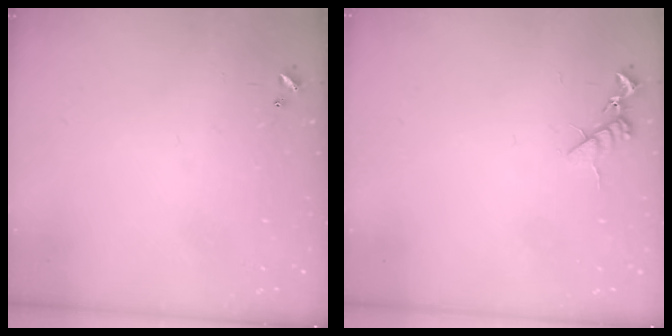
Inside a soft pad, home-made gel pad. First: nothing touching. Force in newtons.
{"total": 9.1, "press": 9.1, "slide": 0.6}